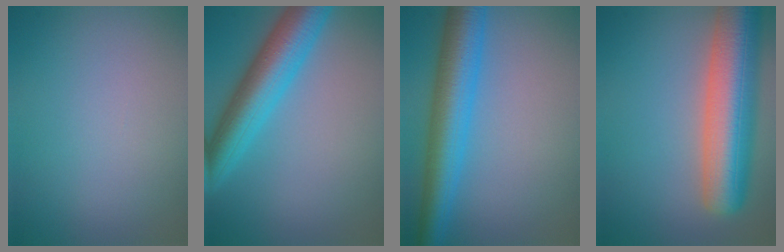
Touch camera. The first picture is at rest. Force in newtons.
{"total": 6.9, "press": 6.8, "slide": 0.5}
{"total": 6.8, "press": 6.8, "slide": 0.3}
{"total": 9.8, "press": 9.8, "slide": 0.5}